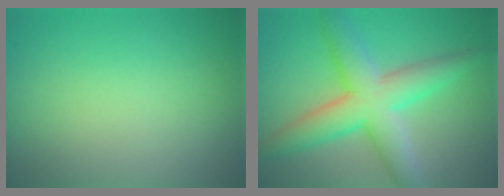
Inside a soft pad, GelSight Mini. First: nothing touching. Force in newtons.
{"total": 6.9, "press": 6.9, "slide": 0.1}